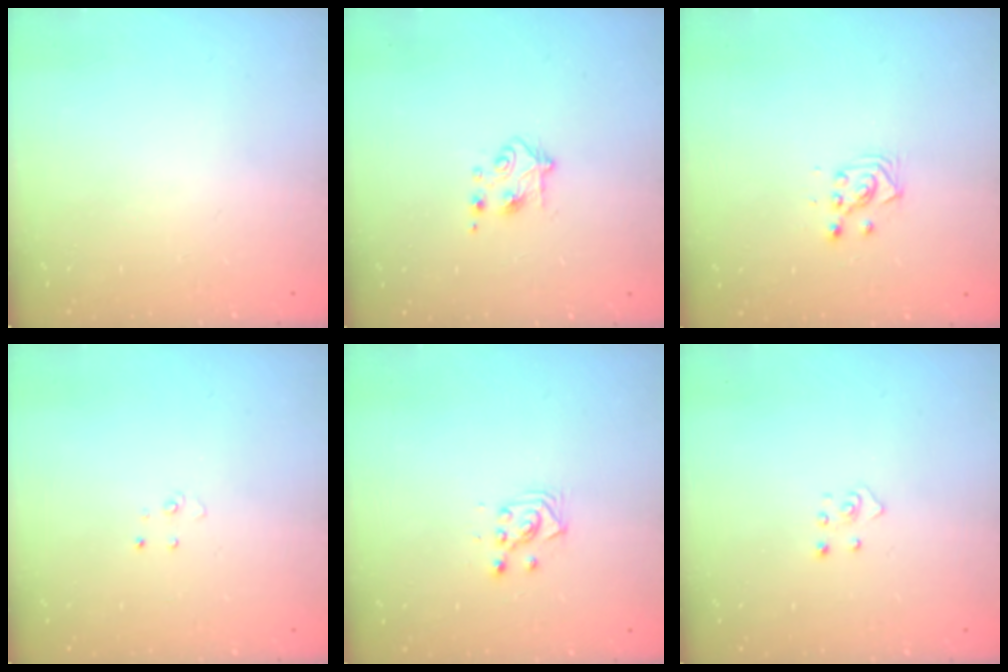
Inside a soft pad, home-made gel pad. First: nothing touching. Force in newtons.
{"total": 4.9, "press": 4.9, "slide": 0.7}
{"total": 3.4, "press": 3.3, "slide": 1.0}
{"total": 2.7, "press": 2.7, "slide": 0.2}
{"total": 3.4, "press": 3.3, "slide": 1.0}
{"total": 2.5, "press": 2.4, "slide": 0.3}